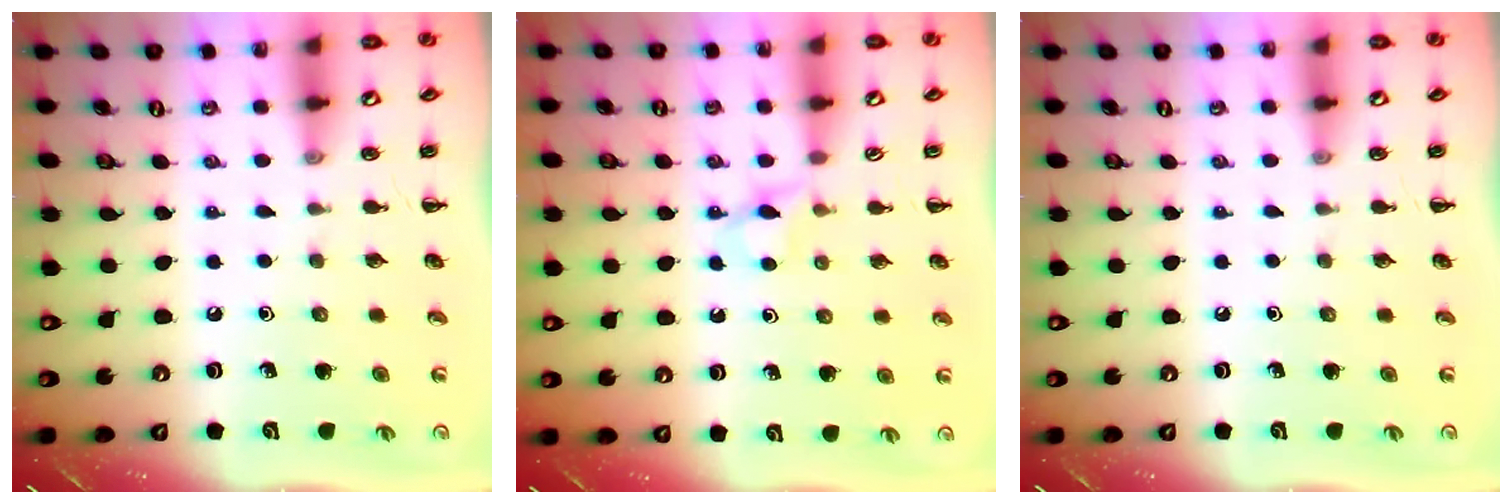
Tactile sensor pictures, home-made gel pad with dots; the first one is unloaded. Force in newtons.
{"total": 3.6, "press": 3.3, "slide": 1.3}
{"total": 0.0}